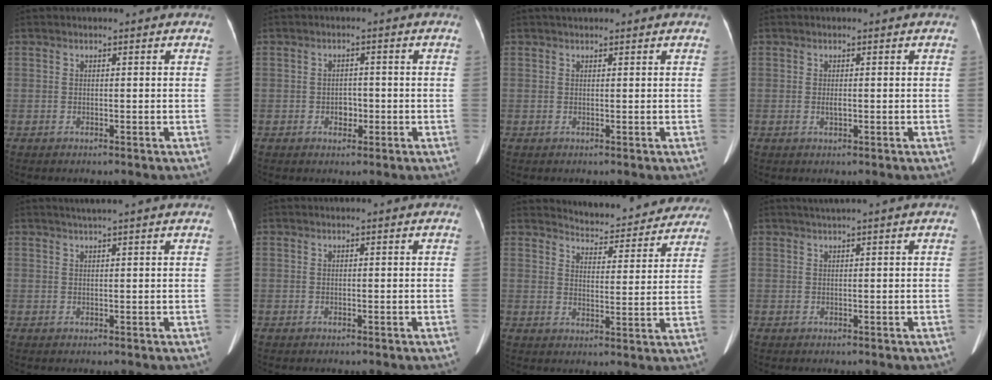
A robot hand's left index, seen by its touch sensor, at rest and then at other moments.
{"total": 2.0, "force": [-0.7, 1.5, 1.2], "torque": [-0.015, 0.005, -0.009]}
{"total": 1.8, "force": [1.5, 0.6, 0.8], "torque": [-0.012, 0.022, 0.021]}
{"total": 0.8, "force": [-0.1, 0.3, 0.8], "torque": [-0.017, -0.001, -0.001]}
{"total": 3.0, "force": [2.4, -0.7, 1.6], "torque": [-0.019, 0.015, 0.040]}
{"total": 0.0}
{"total": 14.4, "force": [13.8, 3.2, 2.4], "torque": [-0.009, -0.019, 0.160]}
{"total": 1.8, "force": [1.4, -0.5, 1.0], "torque": [-0.017, 0.009, 0.030]}